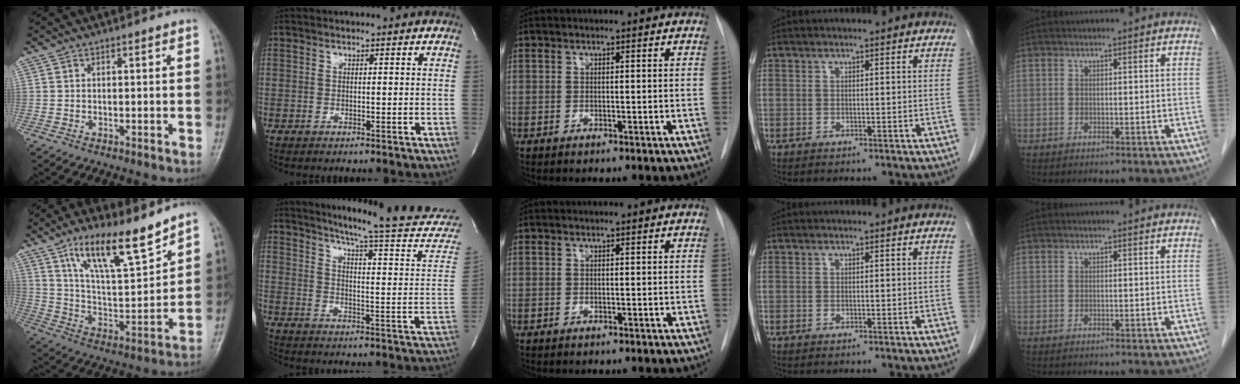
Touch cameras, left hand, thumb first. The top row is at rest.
{"thumb": {"total": 15.2, "force": [10.7, 3.8, 10.2], "torque": [-0.156, -0.065, 0.201]}, "index": {"total": 22.6, "force": [20.9, -1.0, 8.5], "torque": [-0.120, -0.120, 0.250]}}